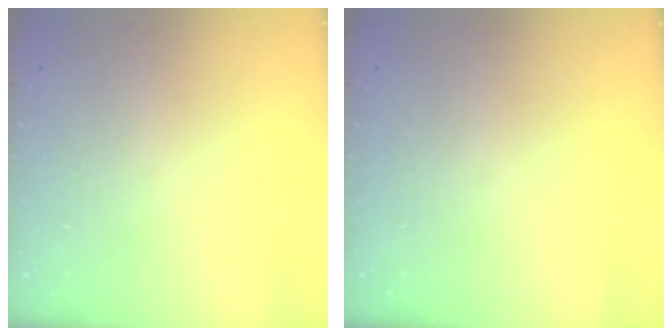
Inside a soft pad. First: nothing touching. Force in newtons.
{"total": 0.0}